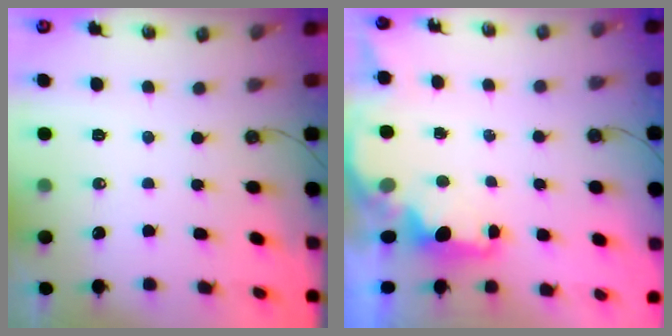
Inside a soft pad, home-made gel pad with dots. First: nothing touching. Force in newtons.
{"total": 1.6, "press": 1.5, "slide": 0.6}